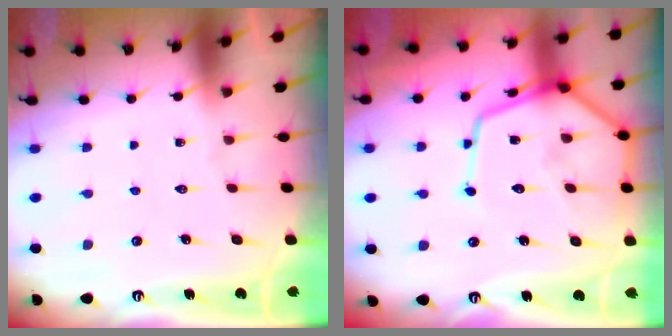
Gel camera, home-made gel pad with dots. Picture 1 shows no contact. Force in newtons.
{"total": 14.3, "press": 14.2, "slide": 1.4}